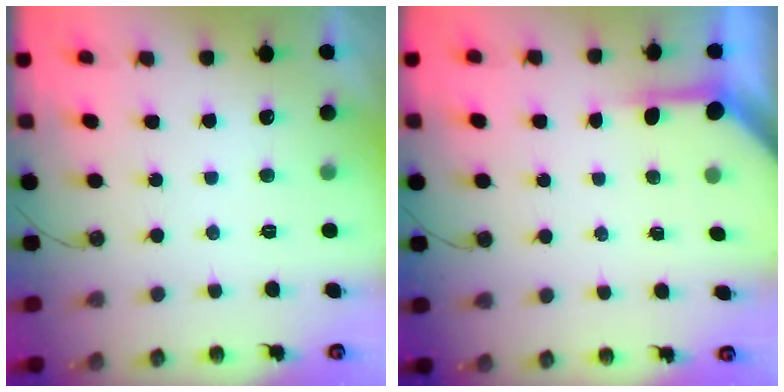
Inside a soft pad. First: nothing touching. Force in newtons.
{"total": 3.9, "press": 3.9, "slide": 0.4}